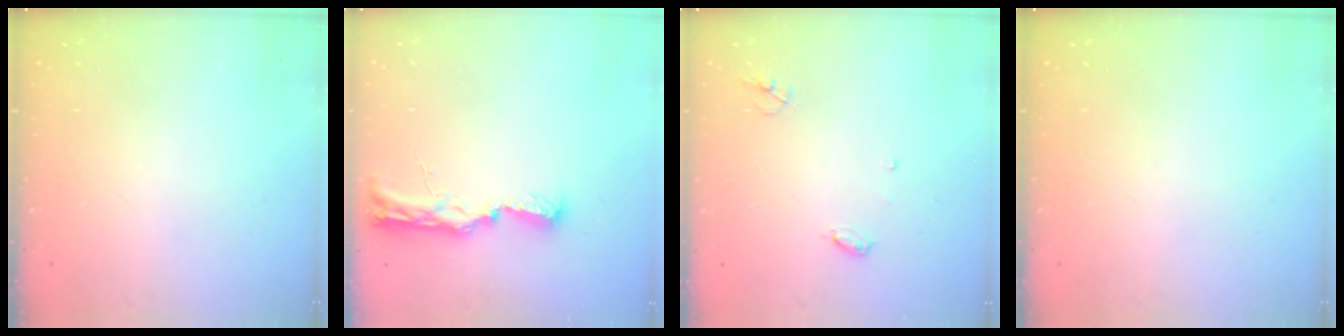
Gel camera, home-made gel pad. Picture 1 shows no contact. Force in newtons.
{"total": 9.4, "press": 9.2, "slide": 2.0}
{"total": 5.3, "press": 5.3, "slide": 0.5}
{"total": 0.0}